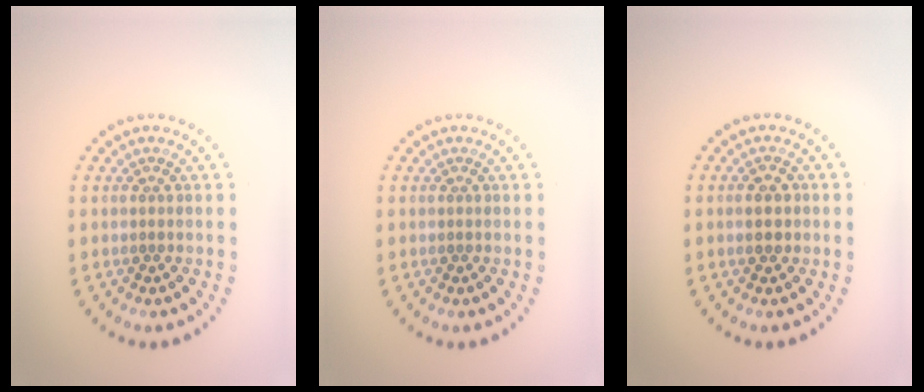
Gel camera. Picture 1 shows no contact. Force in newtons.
{"total": 0.0}
{"total": 1.8, "press": 1.8, "slide": 0.3}